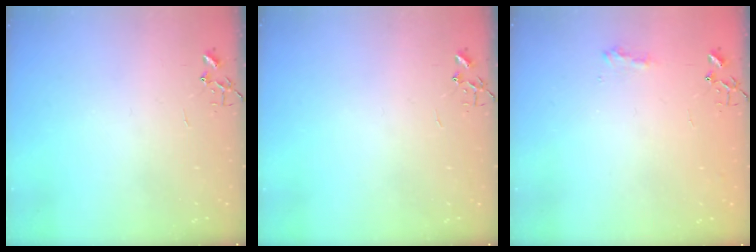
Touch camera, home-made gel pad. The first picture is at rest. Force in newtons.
{"total": 0.0}
{"total": 7.8, "press": 7.8, "slide": 0.3}